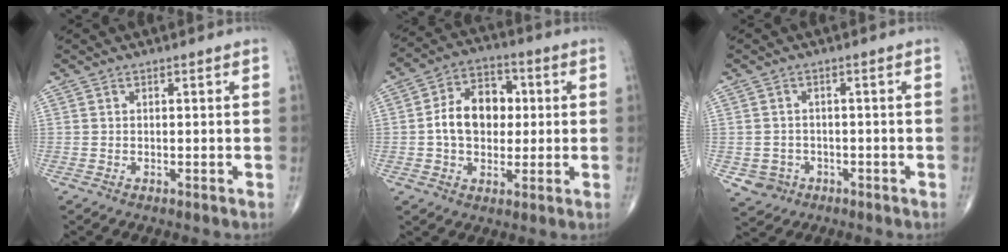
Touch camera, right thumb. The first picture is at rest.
{"total": 11.5, "force": [0.5, 8.2, 8.0], "torque": [-0.106, 0.021, 0.001]}
{"total": 4.0, "force": [-1.4, 3.7, 0.7], "torque": [0.001, 0.009, -0.018]}